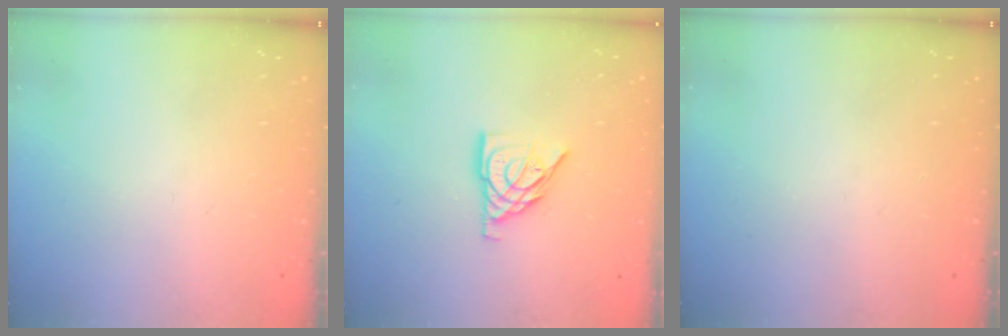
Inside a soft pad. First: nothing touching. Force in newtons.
{"total": 9.5, "press": 9.4, "slide": 1.0}
{"total": 0.0}